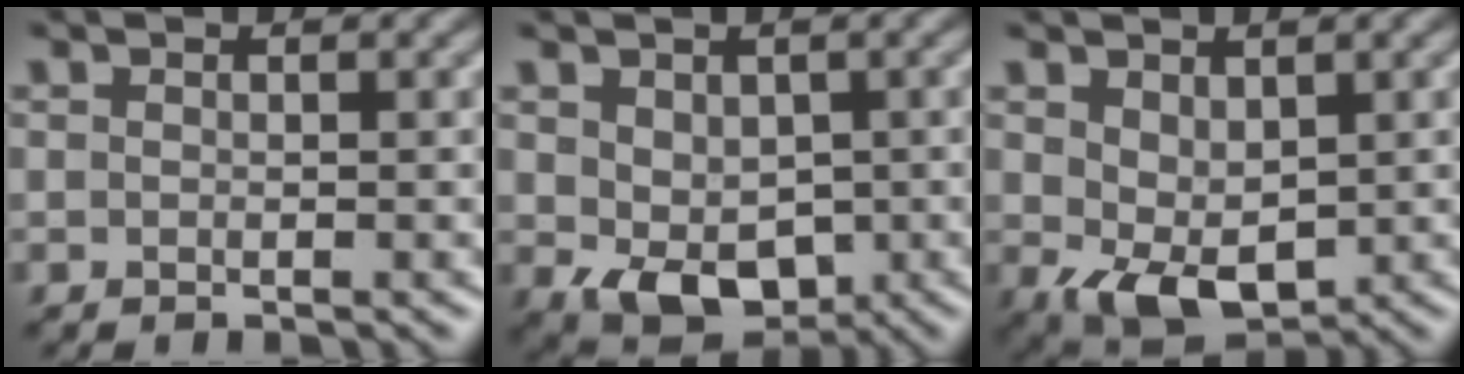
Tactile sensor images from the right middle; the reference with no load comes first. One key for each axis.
{"total": 5.3, "fx": -0.9, "fy": 3.7, "fz": 3.6, "tx": -0.070, "ty": -0.013, "tz": -0.008}
{"total": 5.1, "fx": -0.4, "fy": 3.3, "fz": 3.9, "tx": -0.088, "ty": -0.005, "tz": 0.001}